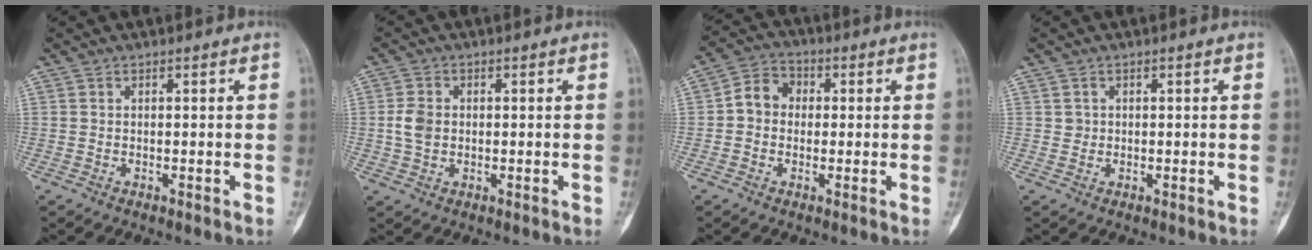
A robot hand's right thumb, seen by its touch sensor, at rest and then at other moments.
{"total": 4.0, "force": [0.0, 3.0, 2.6], "torque": [-0.051, 0.005, 0.000]}
{"total": 6.2, "force": [0.0, 5.3, 3.1], "torque": [-0.033, 0.020, -0.013]}
{"total": 1.1, "force": [0.2, 1.0, 0.1], "torque": [0.008, 0.002, 0.003]}